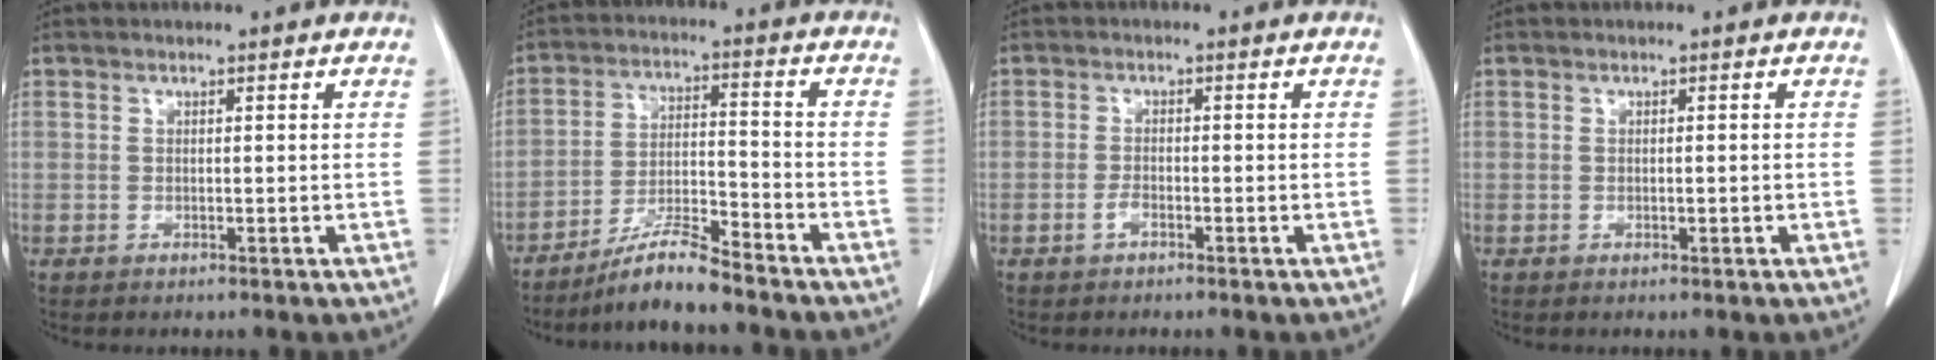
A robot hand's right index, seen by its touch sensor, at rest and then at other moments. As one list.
[{"total": 8.2, "force": [-7.1, 0.5, 4.2], "torque": [-0.081, -0.004, -0.129]}, {"total": 1.5, "force": [-0.9, 0.5, 1.1], "torque": [-0.020, 0.002, -0.018]}, {"total": 0.5, "force": [-0.1, 0.2, 0.5], "torque": [-0.009, 0.000, 0.002]}]